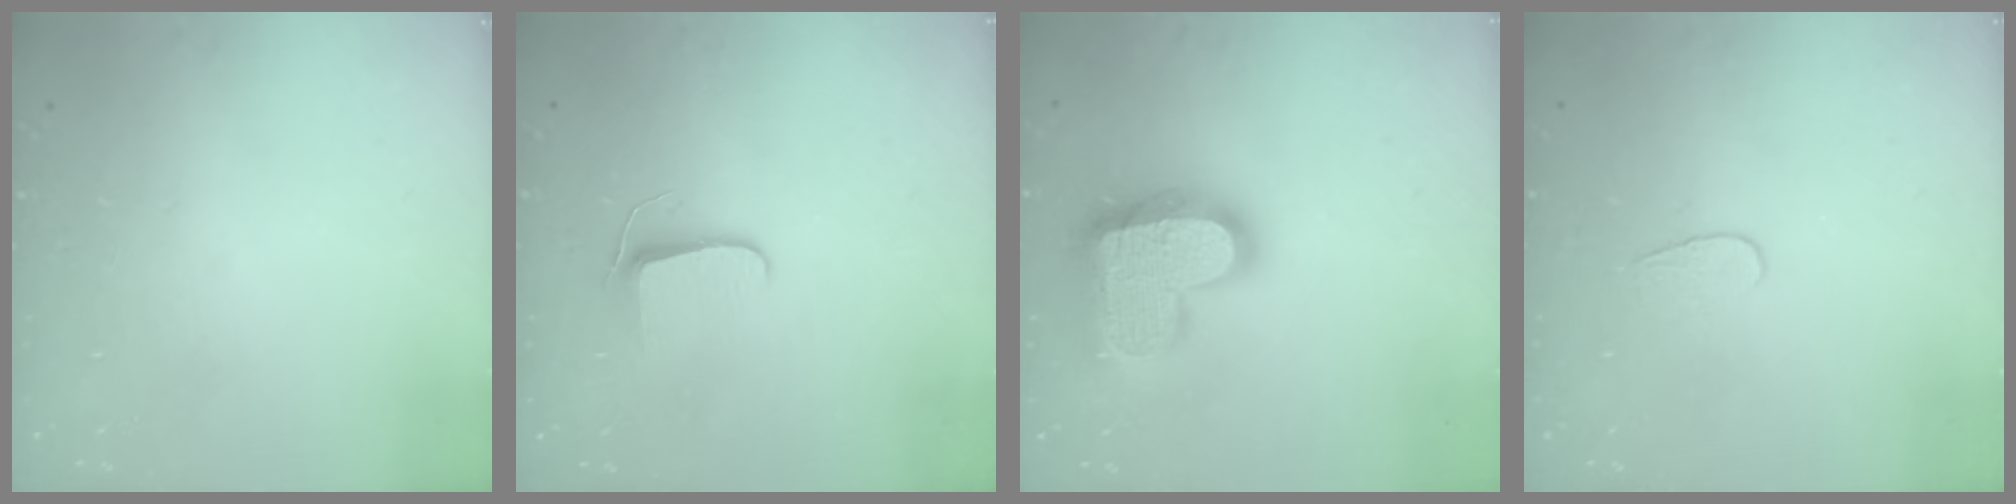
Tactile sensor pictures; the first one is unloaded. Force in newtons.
{"total": 6.4, "press": 6.3, "slide": 0.8}
{"total": 21.4, "press": 21.4, "slide": 1.3}
{"total": 4.3, "press": 4.3, "slide": 0.3}